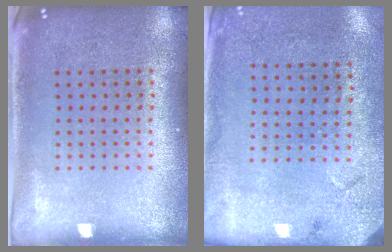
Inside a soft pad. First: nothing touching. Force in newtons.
{"total": 2.7, "press": 2.2, "slide": 1.6}